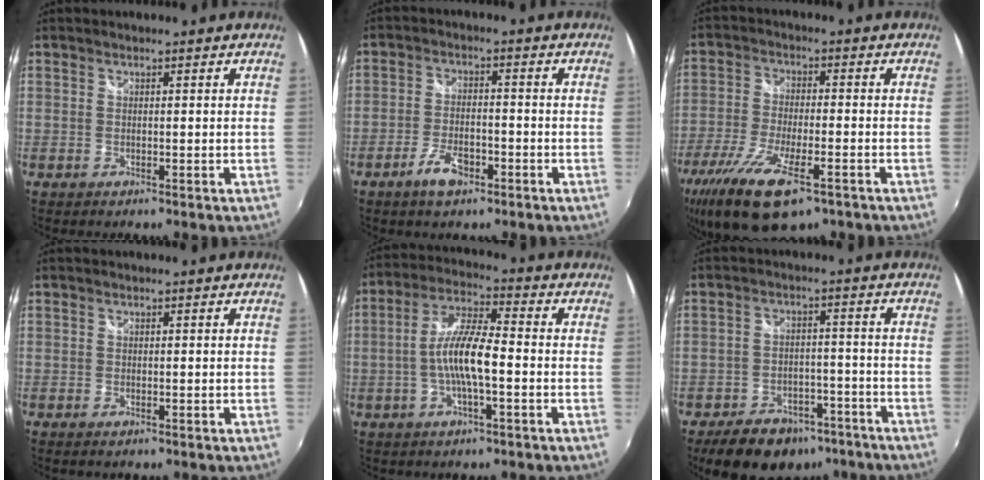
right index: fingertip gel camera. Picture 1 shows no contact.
{"total": 6.1, "force": [-3.7, 2.7, 4.1], "torque": [-0.090, -0.003, -0.064]}
{"total": 16.0, "force": [-9.7, 5.3, 11.5], "torque": [-0.245, -0.053, -0.174]}
{"total": 0.7, "force": [-0.5, 0.5, 0.2], "torque": [-0.004, -0.004, -0.011]}
{"total": 9.6, "force": [-2.1, 1.9, 9.1], "torque": [-0.188, 0.007, -0.041]}
{"total": 14.1, "force": [-10.2, 8.1, 5.3], "torque": [-0.123, 0.017, -0.130]}